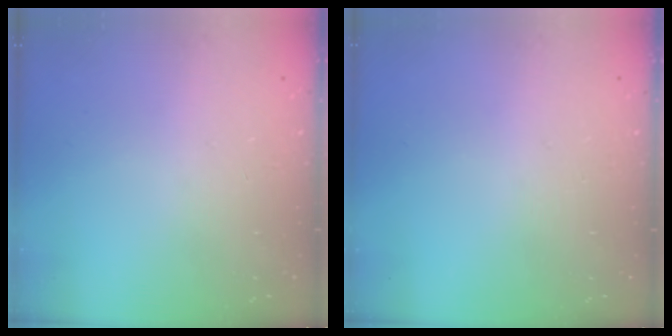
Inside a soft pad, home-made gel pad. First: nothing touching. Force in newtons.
{"total": 0.0}